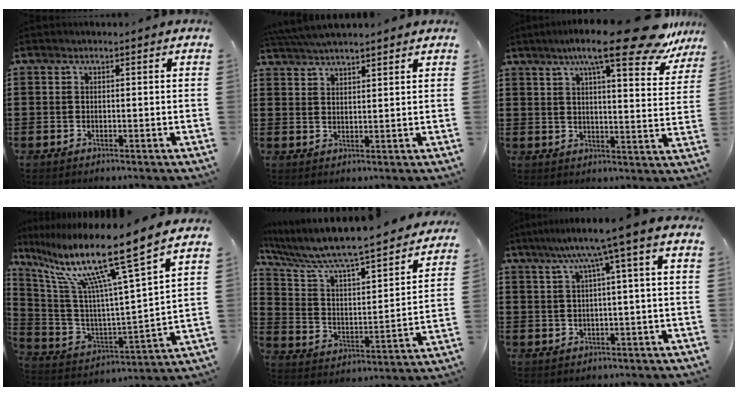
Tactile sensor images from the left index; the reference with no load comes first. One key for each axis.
{"total": 4.2, "fx": 4.0, "fy": 0.1, "fz": 1.2, "tx": -0.036, "ty": -0.006, "tz": 0.076}
{"total": 13.5, "fx": 10.0, "fy": 0.8, "fz": 9.1, "tx": -0.162, "ty": -0.037, "tz": 0.161}
{"total": 15.8, "fx": 10.8, "fy": -0.2, "fz": 11.5, "tx": -0.249, "ty": -0.073, "tz": 0.165}
{"total": 7.8, "fx": 7.0, "fy": 0.6, "fz": 3.5, "tx": -0.102, "ty": -0.064, "tz": 0.112}
{"total": 6.6, "fx": 2.0, "fy": 0.0, "fz": 6.3, "tx": -0.125, "ty": 0.000, "tz": 0.026}